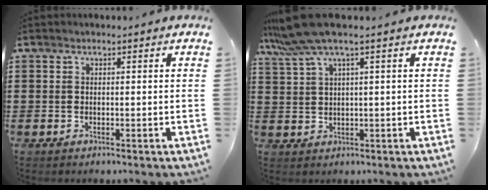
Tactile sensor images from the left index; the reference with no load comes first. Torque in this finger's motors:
{"motor_torque": [2.14, 0.00, 1.01, 0.21]}